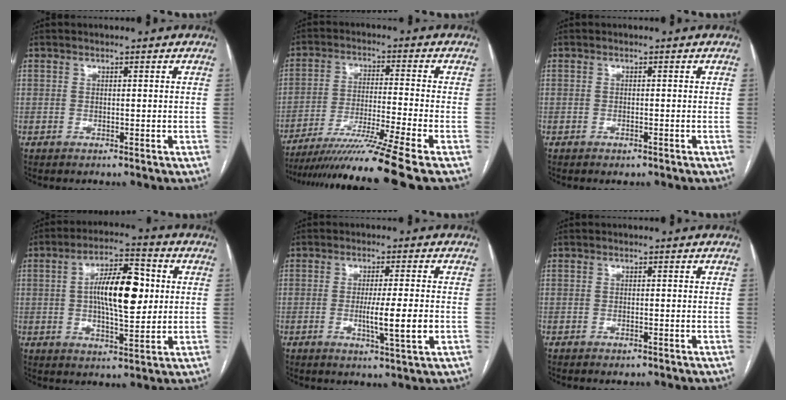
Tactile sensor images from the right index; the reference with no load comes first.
{"total": 14.4, "force": [-11.6, -3.5, 7.8], "torque": [-0.128, -0.040, -0.192]}
{"total": 0.9, "force": [-0.6, 0.3, 0.6], "torque": [-0.011, -0.002, -0.004]}
{"total": 12.1, "force": [1.3, 3.8, 11.4], "torque": [-0.199, 0.017, 0.020]}
{"total": 6.5, "force": [-1.3, -0.3, 6.4], "torque": [-0.108, -0.014, -0.022]}
{"total": 1.0, "force": [-0.6, 0.3, 0.6], "torque": [-0.012, -0.002, -0.005]}